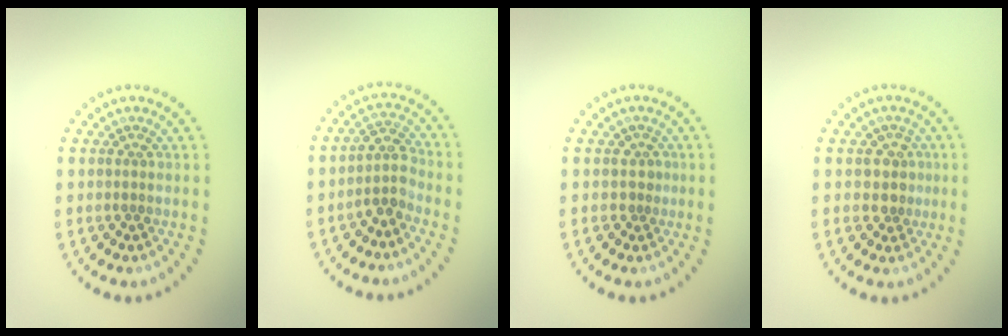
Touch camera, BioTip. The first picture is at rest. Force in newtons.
{"total": 2.4, "press": 2.0, "slide": 1.4}
{"total": 1.0, "press": 0.7, "slide": 0.7}
{"total": 2.2, "press": 1.9, "slide": 1.2}